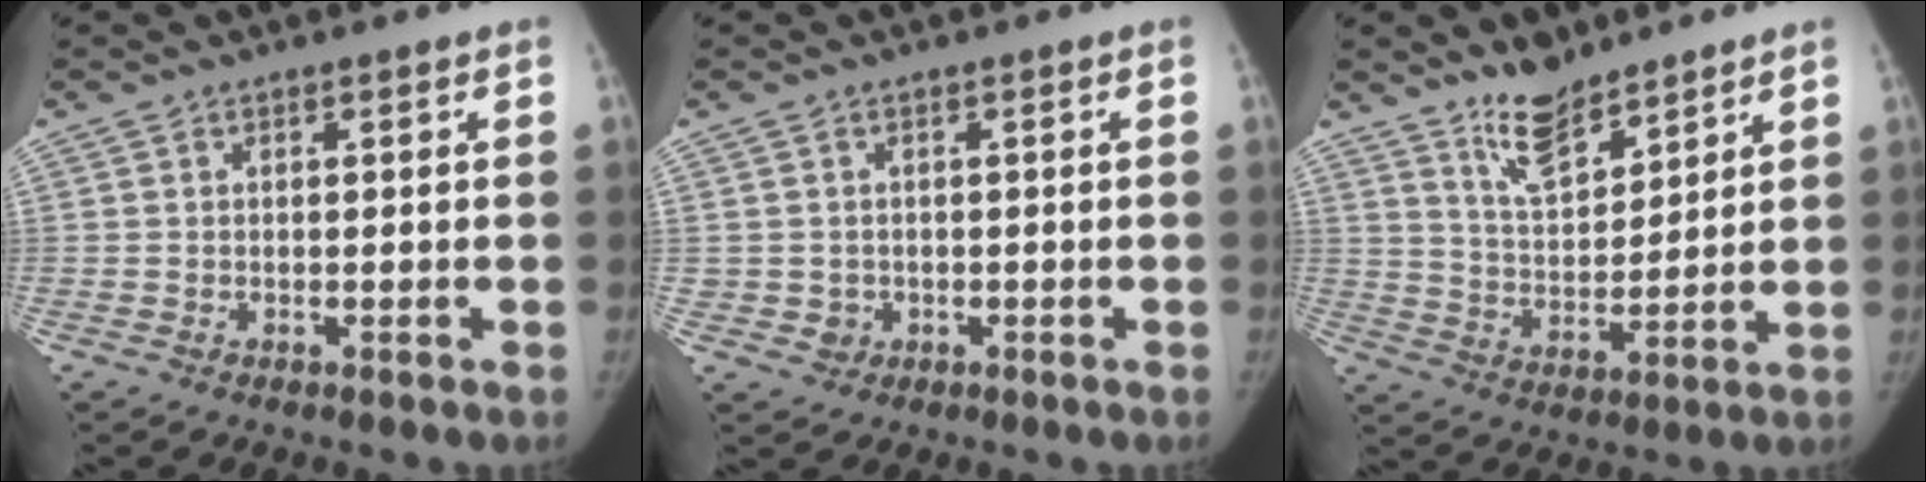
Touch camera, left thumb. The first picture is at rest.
{"total": 2.1, "force": [-0.3, 2.0, 0.4], "torque": [0.001, 0.004, 0.002]}
{"total": 8.9, "force": [7.2, 3.3, 4.2], "torque": [-0.051, -0.062, 0.138]}